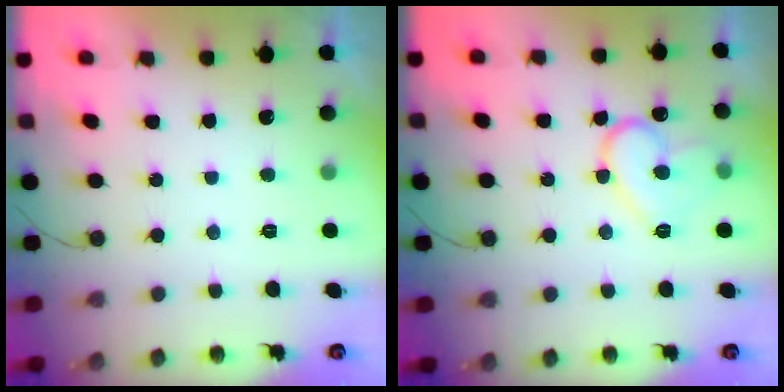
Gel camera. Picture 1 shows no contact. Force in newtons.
{"total": 12.9, "press": 12.8, "slide": 1.1}